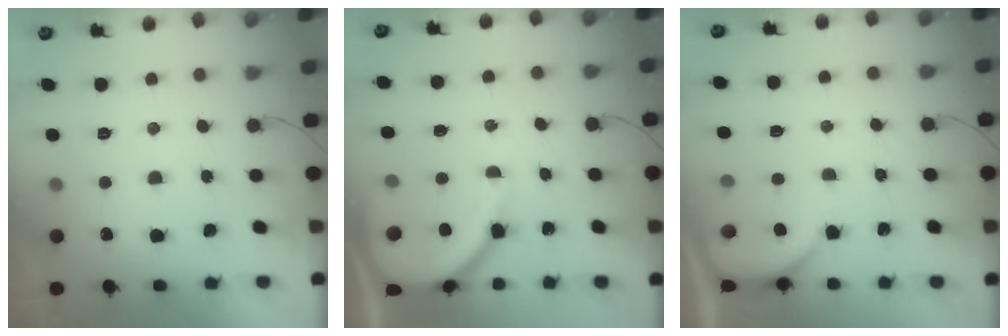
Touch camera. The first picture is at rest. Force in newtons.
{"total": 9.7, "press": 9.6, "slide": 0.9}
{"total": 2.6, "press": 2.6, "slide": 0.2}